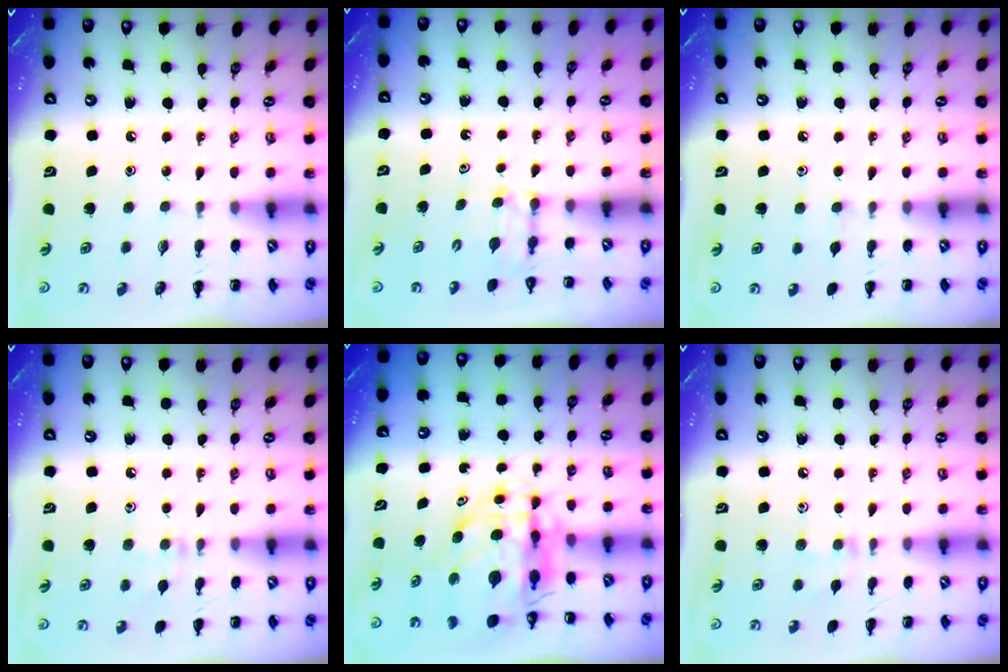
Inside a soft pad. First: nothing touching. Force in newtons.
{"total": 2.8, "press": 2.6, "slide": 1.1}
{"total": 2.8, "press": 2.5, "slide": 1.3}
{"total": 6.9, "press": 6.5, "slide": 2.3}
{"total": 7.1, "press": 6.7, "slide": 2.3}
{"total": 6.6, "press": 6.3, "slide": 2.0}